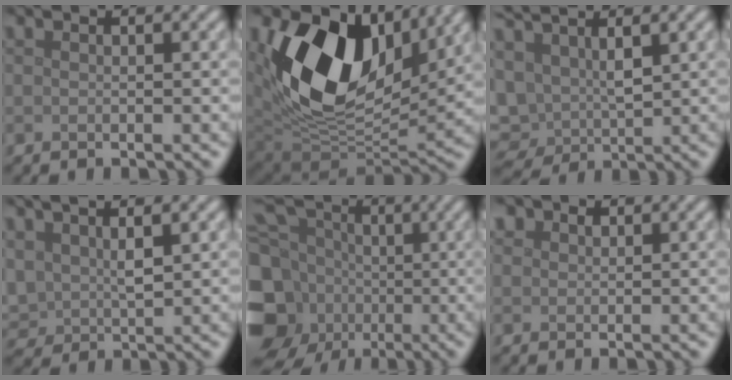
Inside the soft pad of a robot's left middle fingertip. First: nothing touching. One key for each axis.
{"total": 15.2, "fx": 5.1, "fy": 9.6, "fz": 10.6, "tx": -0.191, "ty": 0.005, "tz": 0.097}
{"total": 5.5, "fx": 1.7, "fy": 3.3, "fz": 4.0, "tx": -0.096, "ty": -0.003, "tz": 0.033}
{"total": 4.5, "fx": 2.0, "fy": 2.3, "fz": 3.3, "tx": -0.077, "ty": -0.001, "tz": 0.045}
{"total": 17.0, "fx": -1.4, "fy": 14.2, "fz": 9.3, "tx": -0.229, "ty": -0.002, "tz": -0.034}
{"total": 1.5, "fx": 1.0, "fy": 1.0, "fz": 0.3, "tx": -0.008, "ty": 0.002, "tz": 0.012}